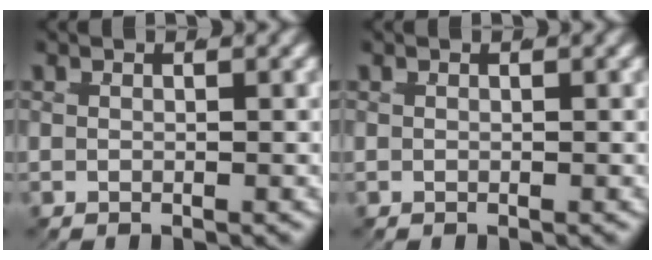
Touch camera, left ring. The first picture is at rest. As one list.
[{"total": 0.0}]